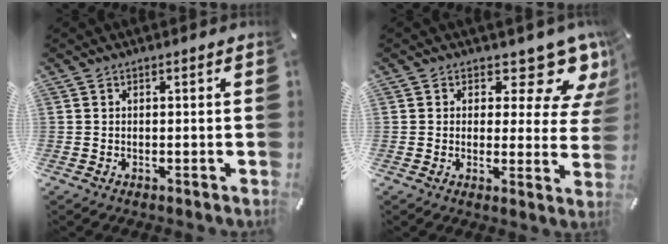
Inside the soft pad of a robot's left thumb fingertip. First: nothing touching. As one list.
[{"total": 10.7, "force": [7.0, 4.9, 6.5], "torque": [-0.073, -0.056, 0.118]}]